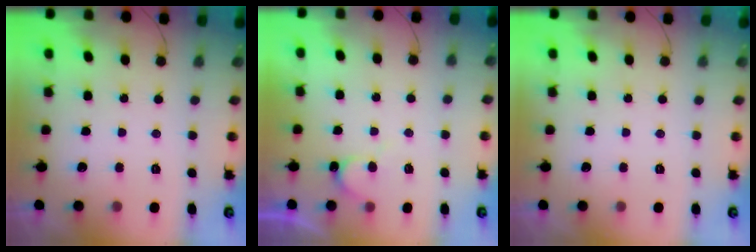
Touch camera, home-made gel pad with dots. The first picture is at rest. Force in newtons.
{"total": 5.0, "press": 5.0, "slide": 0.4}
{"total": 0.0}